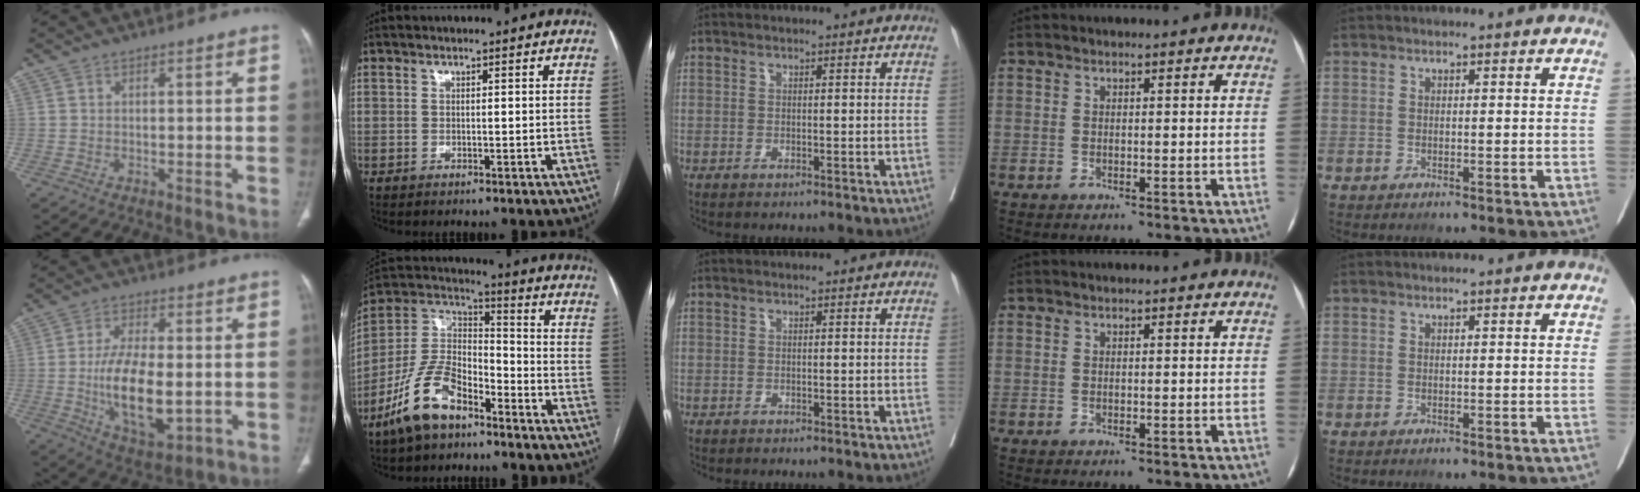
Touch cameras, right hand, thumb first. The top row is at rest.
{"thumb": {"total": 14.4, "force": [-1.8, 6.8, 12.6], "torque": [-0.213, -0.011, -0.020]}, "index": {"total": 13.2, "force": [-8.6, 5.7, 8.3], "torque": [-0.176, 0.012, -0.167]}}